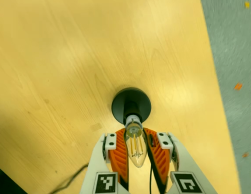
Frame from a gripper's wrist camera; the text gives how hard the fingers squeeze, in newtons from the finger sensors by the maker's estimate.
{"total": 20.1, "left": 19.3, "right": 20.8}